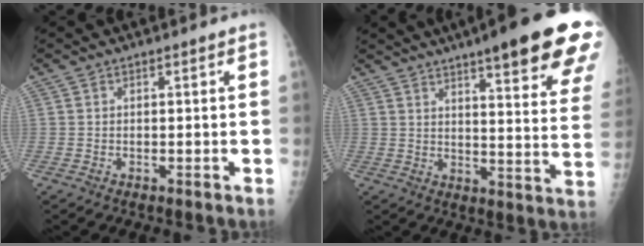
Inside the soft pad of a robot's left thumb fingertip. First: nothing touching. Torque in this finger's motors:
{"motor_torque": [3.45, 1.55, 1.81, -0.96, 0.16]}